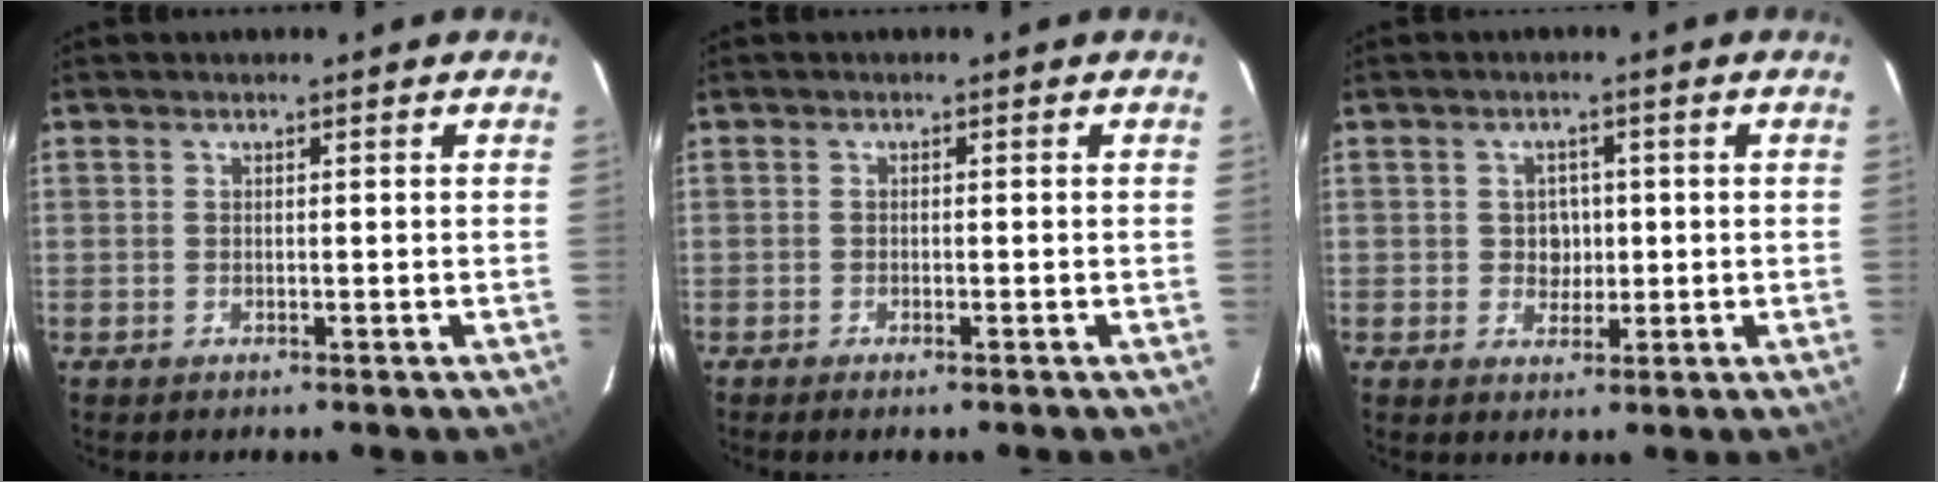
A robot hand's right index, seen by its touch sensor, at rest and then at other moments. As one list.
[{"total": 0.9, "force": [-0.7, 0.1, 0.5], "torque": [-0.012, 0.000, -0.013]}, {"total": 3.3, "force": [0.1, 3.1, 1.2], "torque": [-0.019, 0.008, 0.004]}]